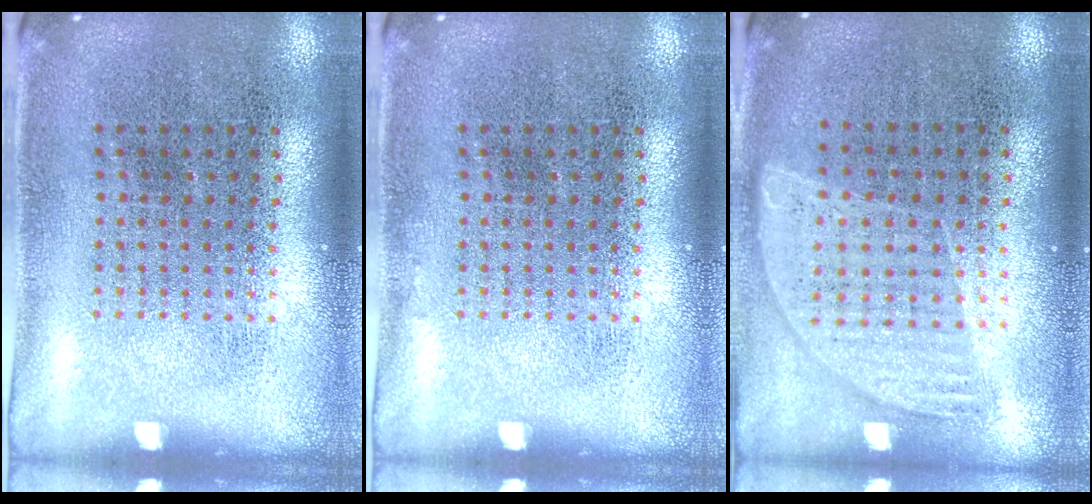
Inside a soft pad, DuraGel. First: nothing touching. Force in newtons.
{"total": 0.0}
{"total": 0.9, "press": 0.8, "slide": 0.3}